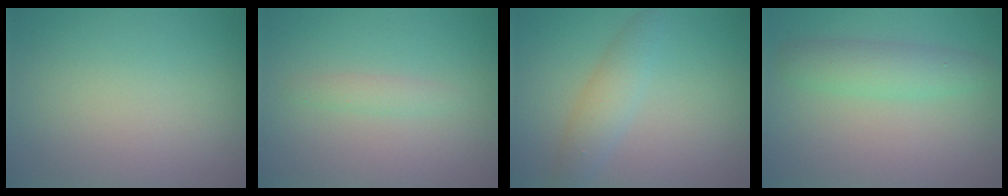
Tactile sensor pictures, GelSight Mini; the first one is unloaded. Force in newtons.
{"total": 1.2, "press": 1.2, "slide": 0.1}
{"total": 2.8, "press": 2.8, "slide": 0.1}
{"total": 3.1, "press": 3.1, "slide": 0.1}